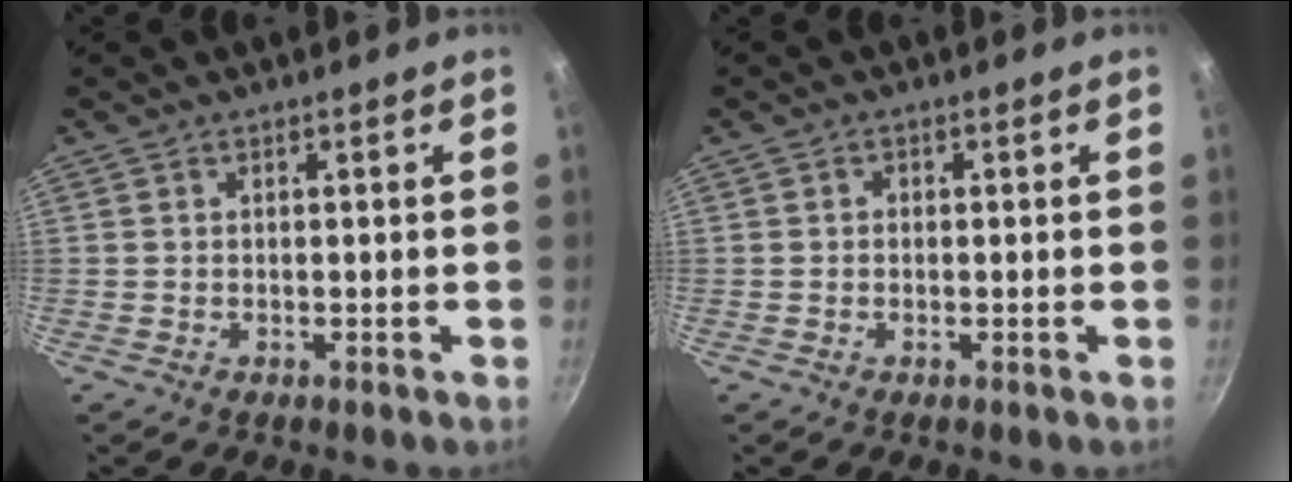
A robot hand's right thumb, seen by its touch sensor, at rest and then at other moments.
{"total": 1.0, "force": [0.0, 0.8, 0.5], "torque": [-0.006, 0.006, -0.001]}